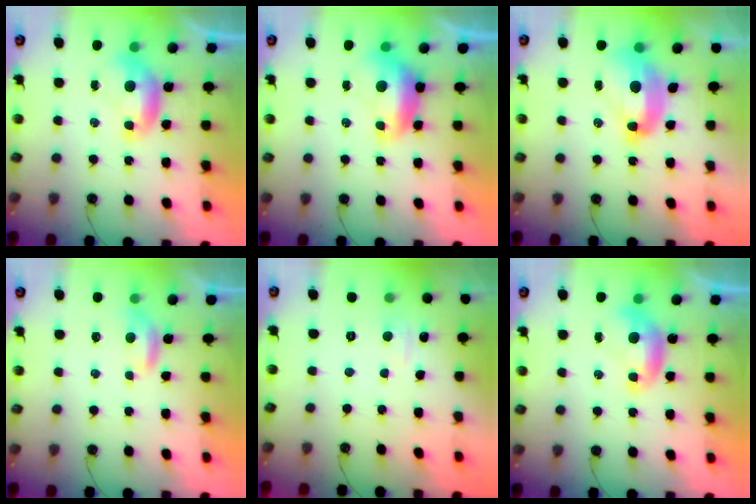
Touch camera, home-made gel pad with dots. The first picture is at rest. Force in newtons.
{"total": 1.6, "press": 1.4, "slide": 0.6}
{"total": 6.4, "press": 6.3, "slide": 1.2}
{"total": 1.9, "press": 1.8, "slide": 0.4}
{"total": 3.3, "press": 3.3, "slide": 0.4}
{"total": 0.0}